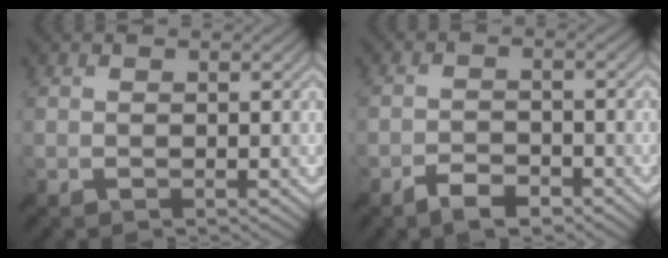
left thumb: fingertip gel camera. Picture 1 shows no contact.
{"total": 3.3, "force": [-2.7, 1.0, 1.6], "torque": [-0.034, 0.000, -0.051]}